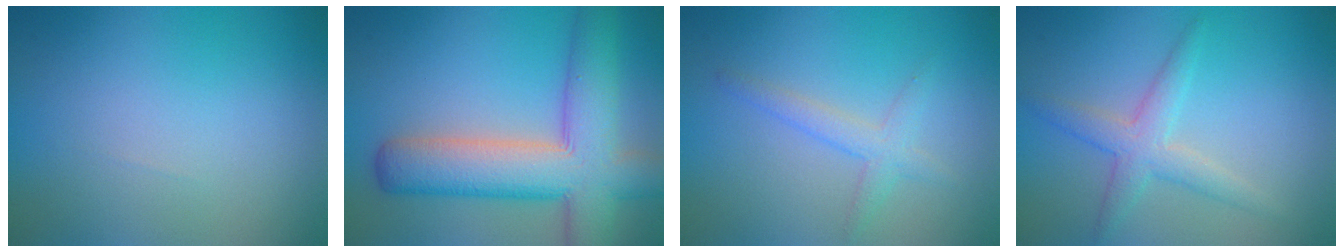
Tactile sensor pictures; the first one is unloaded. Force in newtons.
{"total": 9.4, "press": 9.4, "slide": 0.4}
{"total": 2.0, "press": 2.0, "slide": 0.1}
{"total": 3.0, "press": 3.0, "slide": 0.1}